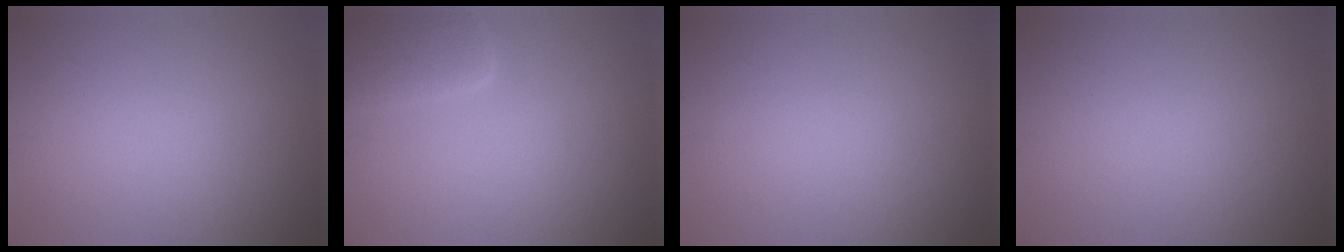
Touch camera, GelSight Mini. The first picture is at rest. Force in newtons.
{"total": 5.2, "press": 5.1, "slide": 0.5}
{"total": 0.0}
{"total": 0.0}